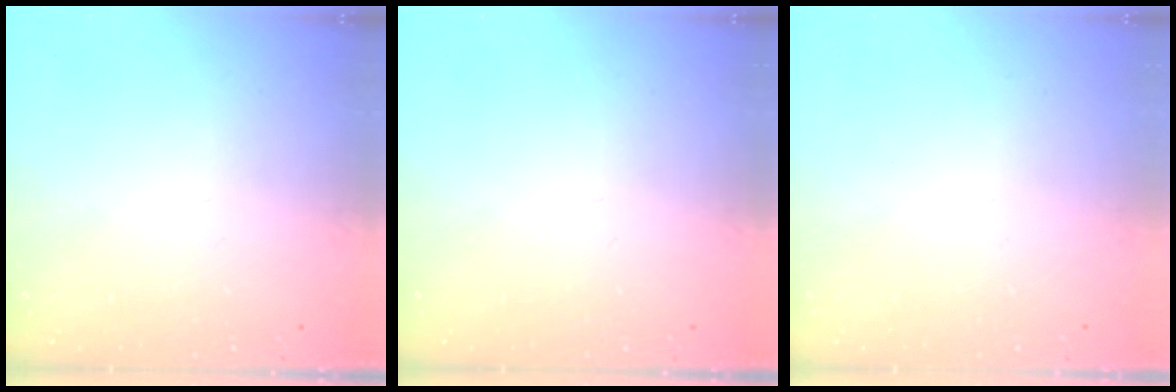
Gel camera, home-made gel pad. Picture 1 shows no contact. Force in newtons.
{"total": 0.0}
{"total": 1.6, "press": 1.6, "slide": 0.1}